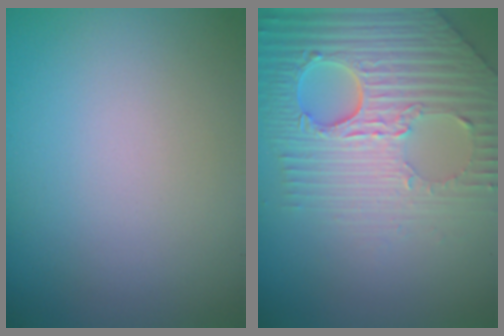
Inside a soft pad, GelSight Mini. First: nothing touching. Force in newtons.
{"total": 7.5, "press": 5.9, "slide": 4.7}